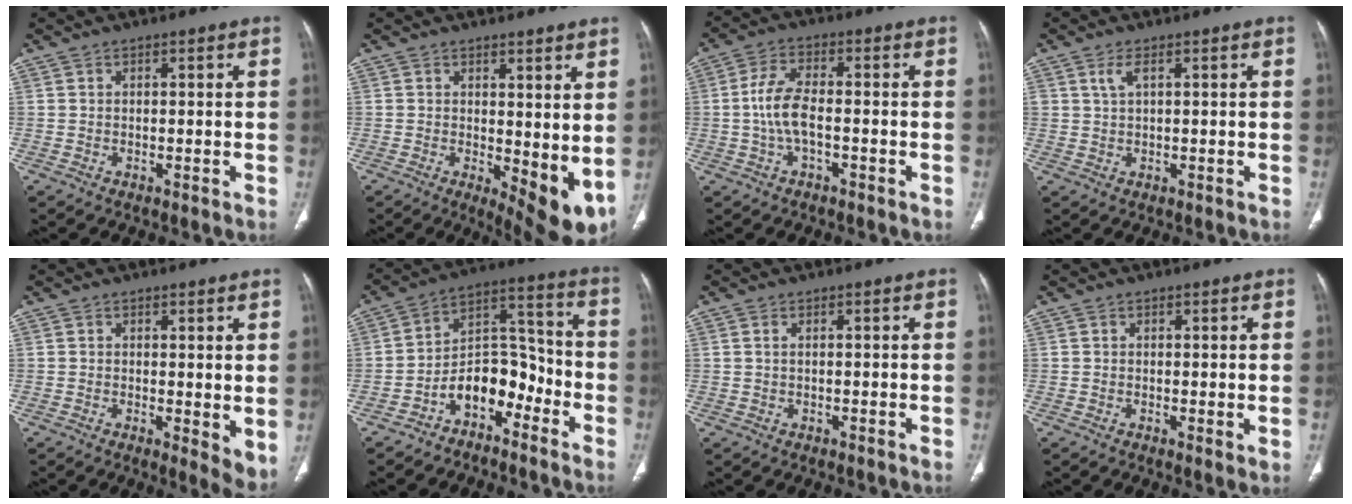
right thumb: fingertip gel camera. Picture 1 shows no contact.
{"total": 9.3, "force": [0.9, 4.0, 8.3], "torque": [-0.098, -0.025, 0.024]}
{"total": 6.6, "force": [-1.1, 3.1, 5.8], "torque": [-0.123, 0.019, -0.023]}
{"total": 2.2, "force": [1.0, 0.8, 1.8], "torque": [-0.043, 0.003, 0.026]}
{"total": 4.2, "force": [0.5, 1.8, 3.7], "torque": [-0.050, -0.015, 0.008]}
{"total": 10.7, "force": [-5.9, 6.5, 6.1], "torque": [-0.068, 0.088, -0.108]}
{"total": 0.7, "force": [0.2, 0.3, 0.5], "torque": [-0.017, 0.006, 0.005]}
{"total": 1.3, "force": [0.3, 0.5, 1.1], "torque": [-0.020, -0.007, 0.002]}